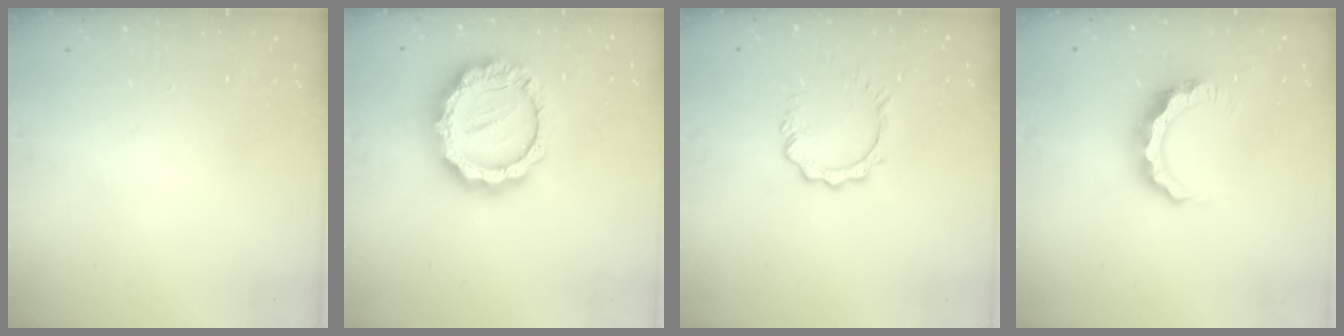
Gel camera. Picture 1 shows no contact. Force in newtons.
{"total": 18.6, "press": 18.5, "slide": 1.4}
{"total": 5.9, "press": 5.9, "slide": 0.5}
{"total": 7.7, "press": 7.7, "slide": 0.5}